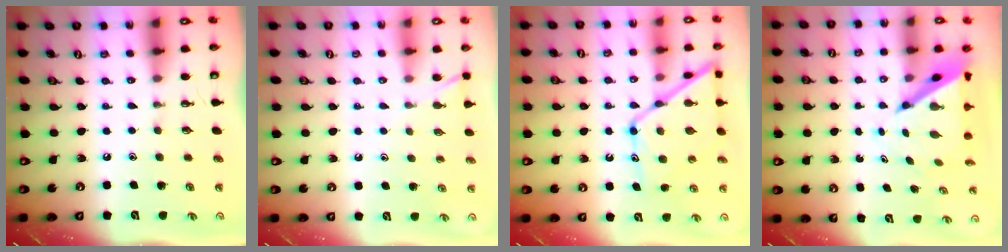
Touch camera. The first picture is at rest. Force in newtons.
{"total": 4.4, "press": 4.4, "slide": 0.5}
{"total": 14.6, "press": 14.6, "slide": 1.0}
{"total": 6.8, "press": 6.8, "slide": 0.5}